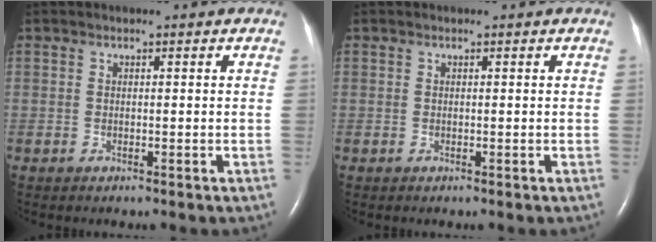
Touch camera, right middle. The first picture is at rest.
{"total": 0.0}